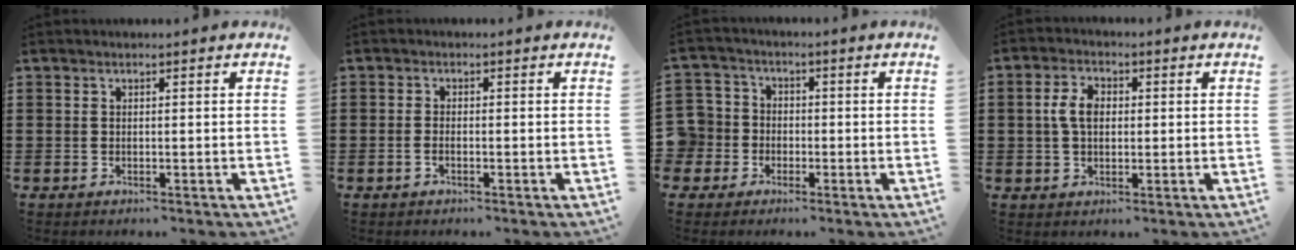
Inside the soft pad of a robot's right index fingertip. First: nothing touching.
{"total": 0.9, "force": [-0.5, 0.0, 0.7], "torque": [-0.017, -0.008, -0.008]}
{"total": 5.0, "force": [-1.7, 4.7, 0.5], "torque": [-0.053, 0.003, -0.041]}
{"total": 4.6, "force": [0.3, 2.9, 3.5], "torque": [-0.083, 0.011, 0.001]}